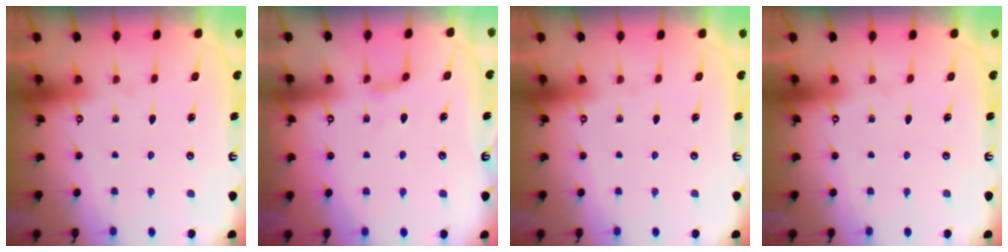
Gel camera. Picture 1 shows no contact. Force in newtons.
{"total": 2.8, "press": 2.8, "slide": 0.6}
{"total": 0.0}
{"total": 0.0}